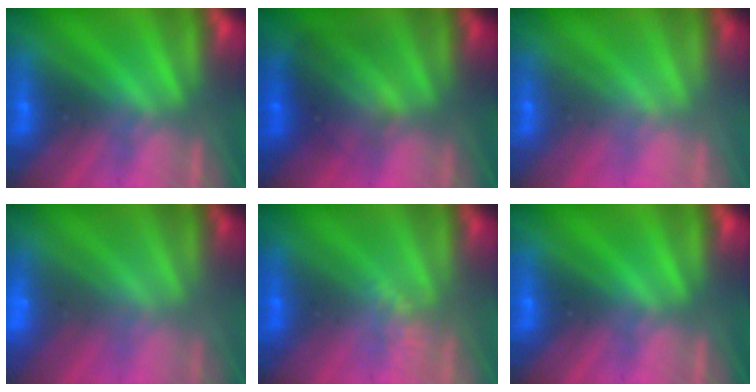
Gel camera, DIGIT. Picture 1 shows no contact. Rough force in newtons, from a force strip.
{"total": 2.0}
{"total": 2.0}
{"total": 2.9}
{"total": 1.1}
{"total": 0.0}